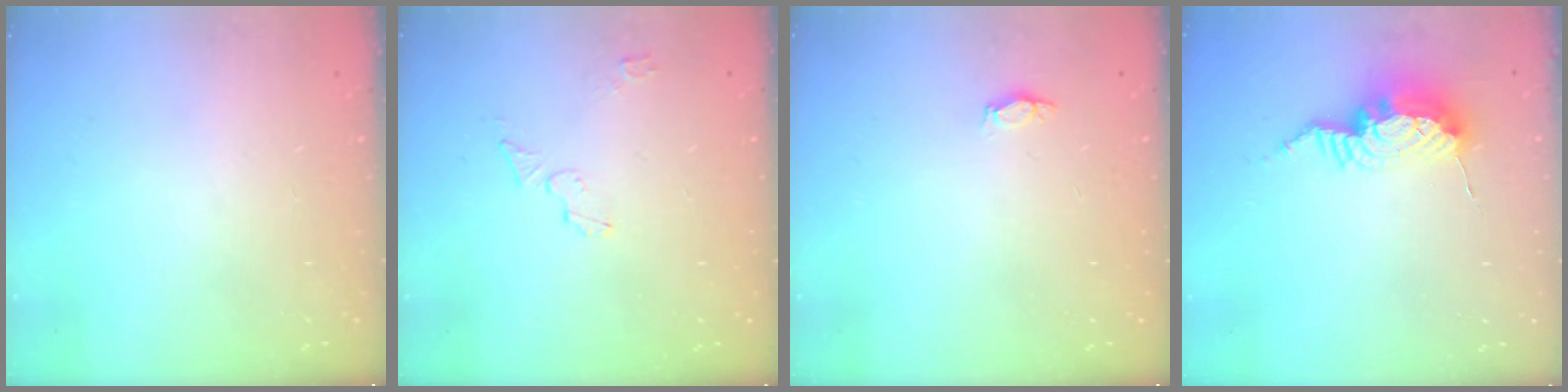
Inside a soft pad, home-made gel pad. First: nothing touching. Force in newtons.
{"total": 4.4, "press": 4.4, "slide": 0.1}
{"total": 2.9, "press": 2.7, "slide": 1.1}
{"total": 11.8, "press": 11.7, "slide": 1.1}